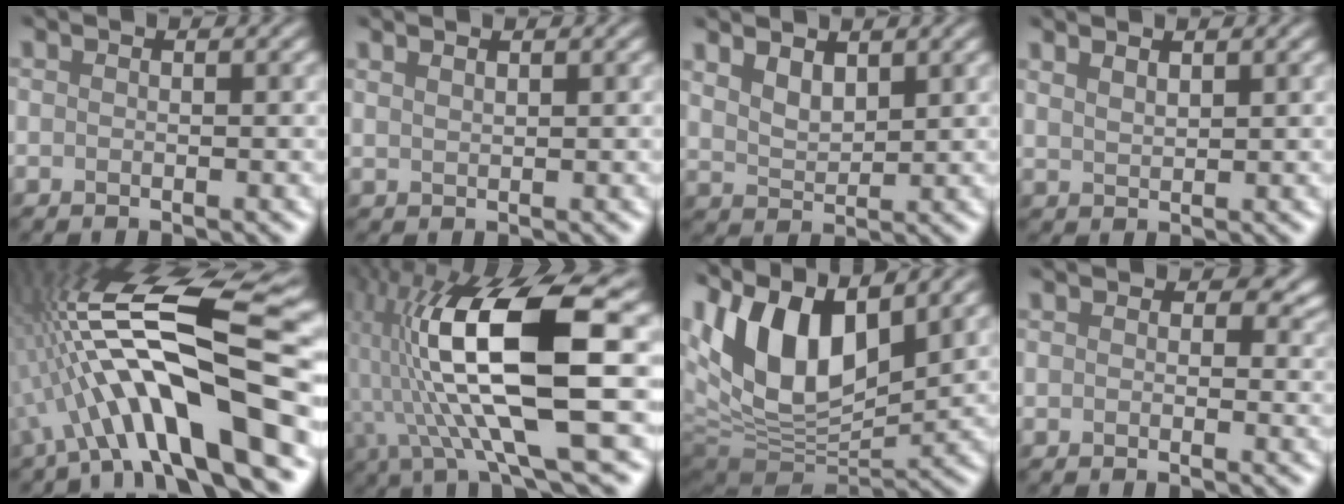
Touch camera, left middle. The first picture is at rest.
{"total": 1.0, "force": [0.8, -0.2, -0.5], "torque": [0.008, 0.005, 0.019]}
{"total": 2.1, "force": [1.8, 0.8, 0.5], "torque": [-0.014, 0.003, 0.040]}
{"total": 1.4, "force": [1.4, 0.1, -0.2], "torque": [-0.001, 0.005, 0.031]}
{"total": 14.4, "force": [-3.0, 3.3, 13.7], "torque": [-0.213, 0.043, -0.048]}
{"total": 14.4, "force": [0.4, 4.0, 13.8], "torque": [-0.265, 0.013, 0.007]}
{"total": 13.1, "force": [5.3, 6.9, 9.8], "torque": [-0.183, 0.010, 0.091]}
{"total": 3.8, "force": [1.2, 2.8, 2.3], "torque": [-0.019, 0.009, 0.005]}